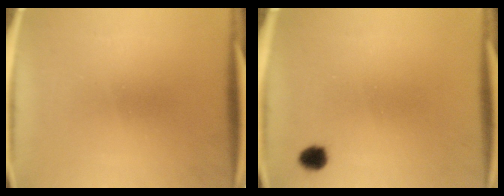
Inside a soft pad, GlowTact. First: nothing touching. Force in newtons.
{"total": 2.4}